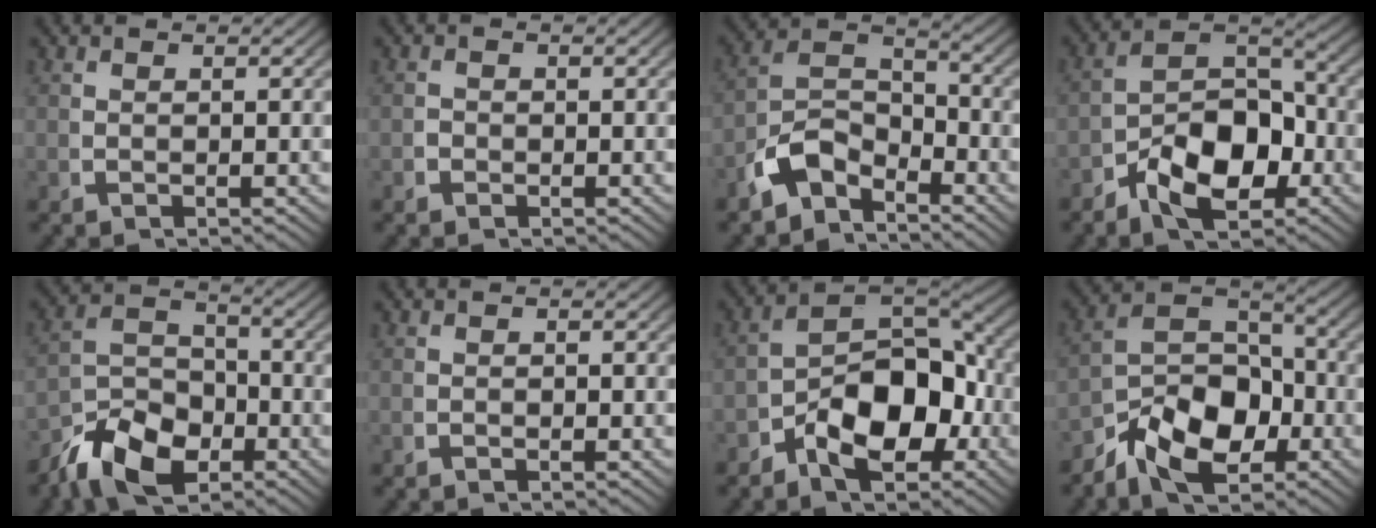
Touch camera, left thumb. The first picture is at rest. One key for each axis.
{"total": 0.6, "fx": -0.4, "fy": 0.4, "fz": 0.1, "tx": -0.003, "ty": -0.005, "tz": -0.010}
{"total": 7.2, "fx": -2.3, "fy": 5.1, "fz": 4.6, "tx": -0.100, "ty": -0.018, "tz": -0.043}
{"total": 8.8, "fx": -2.2, "fy": 5.3, "fz": 6.7, "tx": -0.109, "ty": -0.018, "tz": -0.037}
{"total": 8.2, "fx": -3.3, "fy": 5.6, "fz": 5.0, "tx": -0.078, "ty": -0.023, "tz": -0.056}
{"total": 0.0}
{"total": 9.7, "fx": -2.2, "fy": 5.8, "fz": 7.5, "tx": -0.117, "ty": -0.015, "tz": -0.034}
{"total": 9.4, "fx": -1.9, "fy": 6.2, "fz": 6.8, "tx": -0.123, "ty": -0.022, "tz": -0.030}